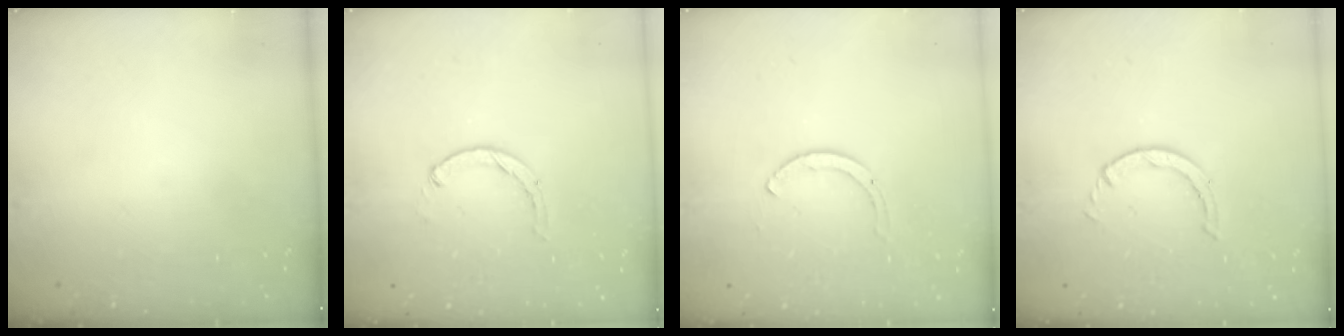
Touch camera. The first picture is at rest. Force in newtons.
{"total": 0.8, "press": 0.8, "slide": 0.2}
{"total": 2.0, "press": 1.9, "slide": 0.3}
{"total": 0.8, "press": 0.7, "slide": 0.1}